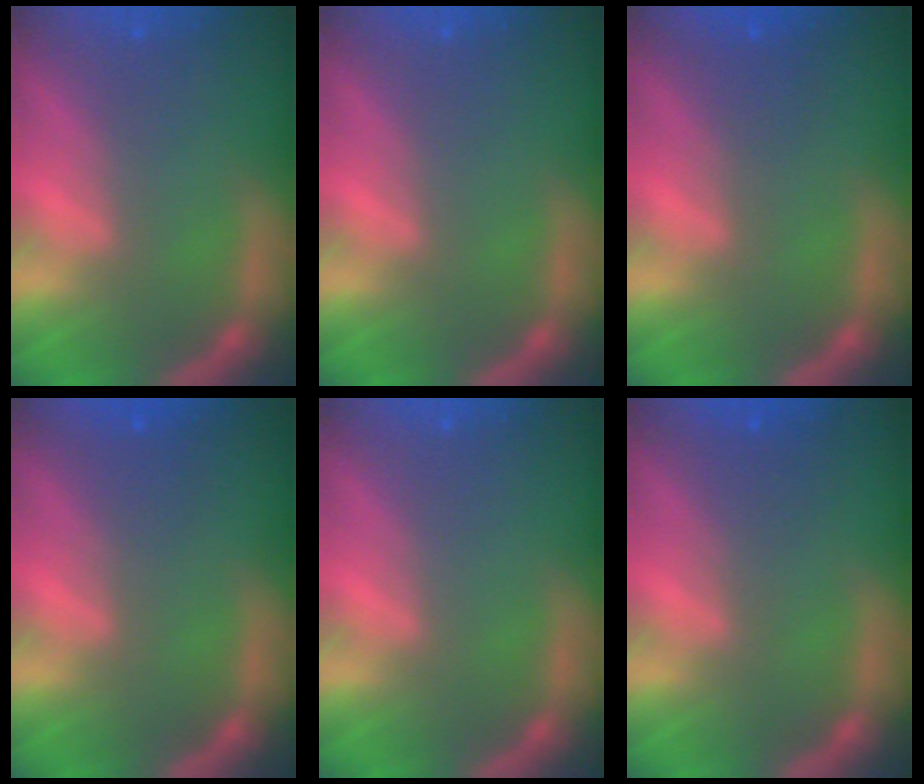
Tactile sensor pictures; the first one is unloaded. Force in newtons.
{"total": 0.0}
{"total": 1.5}
{"total": 1.5}
{"total": 0.0}
{"total": 1.5}